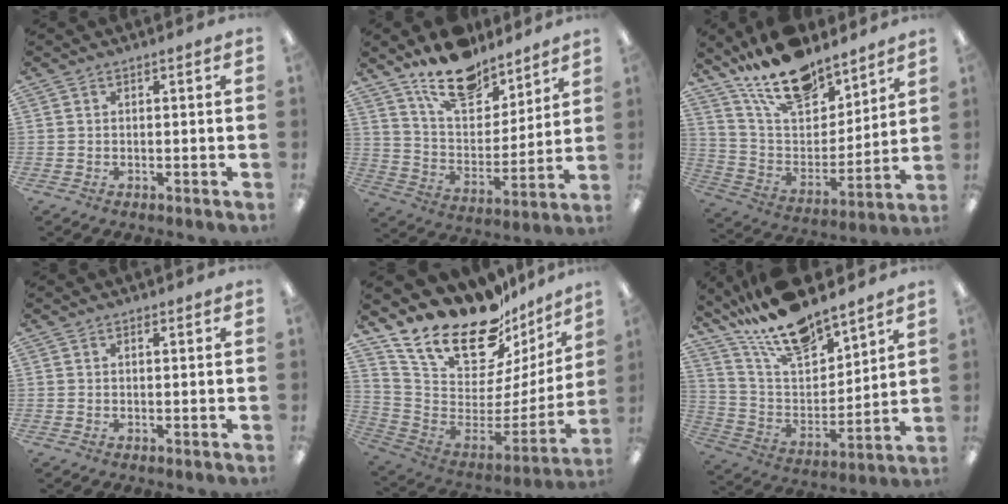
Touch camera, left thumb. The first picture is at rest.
{"total": 16.8, "force": [13.5, 7.4, 6.9], "torque": [-0.117, -0.087, 0.243]}
{"total": 19.0, "force": [15.1, 8.0, 8.3], "torque": [-0.160, -0.096, 0.270]}
{"total": 0.7, "force": [0.6, 0.3, 0.1], "torque": [0.005, -0.004, 0.010]}
{"total": 23.3, "force": [19.0, 8.7, 10.2], "torque": [-0.175, -0.150, 0.344]}
{"total": 16.8, "force": [14.6, 4.7, 6.9], "torque": [-0.146, -0.097, 0.260]}